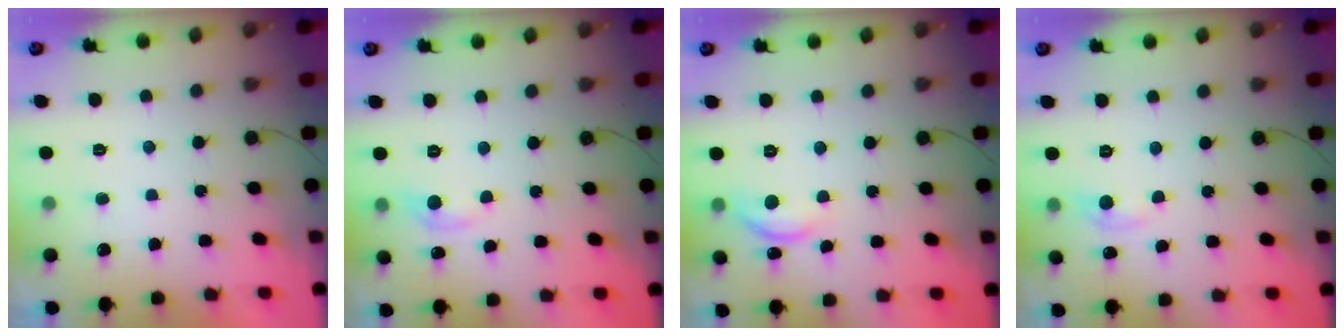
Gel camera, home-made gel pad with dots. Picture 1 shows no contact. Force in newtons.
{"total": 6.8, "press": 6.8, "slide": 1.0}
{"total": 10.1, "press": 10.0, "slide": 0.8}
{"total": 5.9, "press": 5.8, "slide": 0.9}